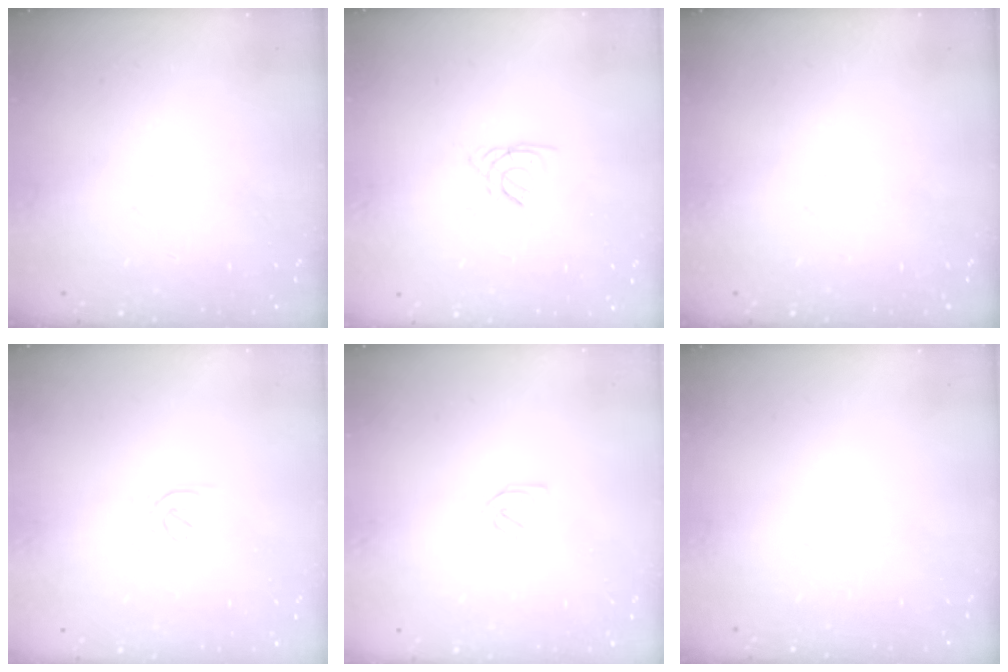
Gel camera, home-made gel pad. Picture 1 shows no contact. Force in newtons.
{"total": 1.9, "press": 1.8, "slide": 0.5}
{"total": 0.0}
{"total": 1.7, "press": 1.6, "slide": 0.5}
{"total": 2.2, "press": 2.1, "slide": 0.6}
{"total": 0.0}